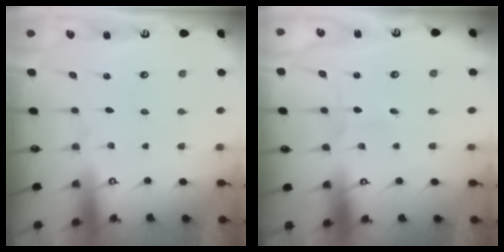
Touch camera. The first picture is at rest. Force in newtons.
{"total": 0.6, "press": 0.6, "slide": 0.1}